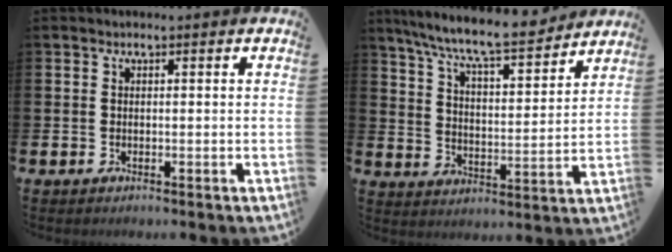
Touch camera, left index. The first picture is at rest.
{"total": 9.4, "force": [8.7, 0.7, 3.7], "torque": [-0.101, -0.058, 0.148]}